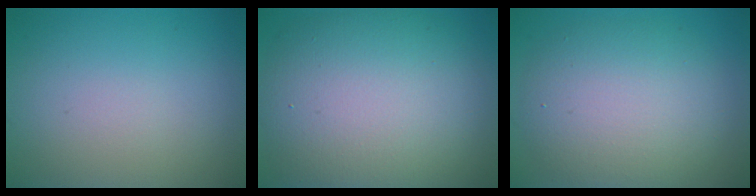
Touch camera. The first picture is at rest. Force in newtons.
{"total": 13.1, "press": 13.1, "slide": 0.4}
{"total": 7.1, "press": 7.1, "slide": 0.6}